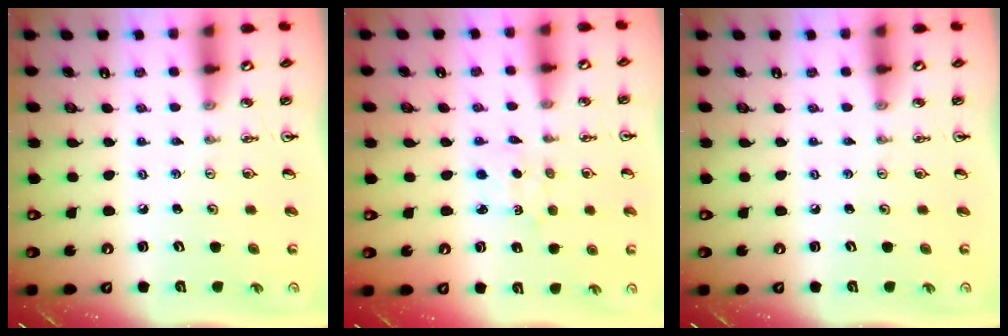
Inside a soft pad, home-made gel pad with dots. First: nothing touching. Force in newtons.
{"total": 2.3, "press": 2.3, "slide": 0.3}
{"total": 0.0}